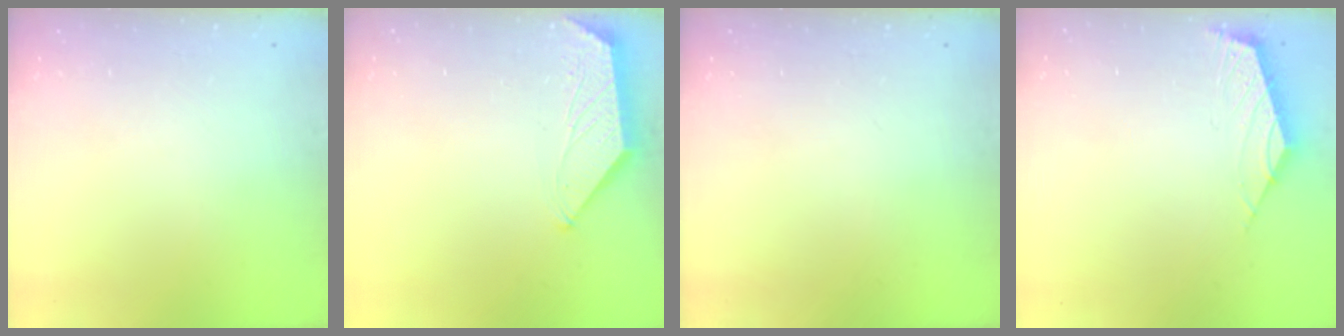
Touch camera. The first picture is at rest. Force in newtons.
{"total": 1.1, "press": 1.1, "slide": 0.3}
{"total": 0.0}
{"total": 2.6, "press": 2.5, "slide": 0.6}